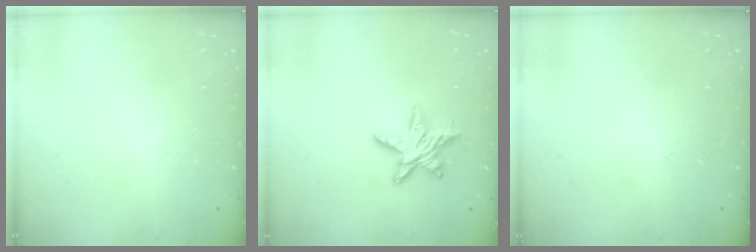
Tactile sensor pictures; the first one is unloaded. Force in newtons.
{"total": 10.5, "press": 10.5, "slide": 0.5}
{"total": 0.0}